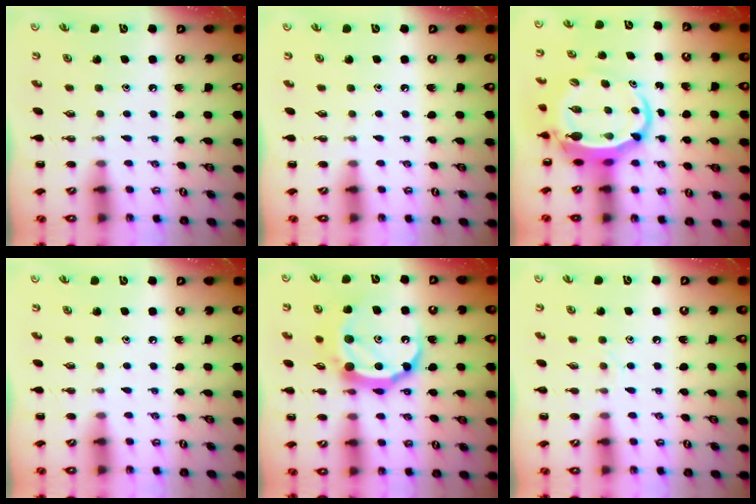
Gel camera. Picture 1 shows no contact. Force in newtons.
{"total": 0.0}
{"total": 7.5, "press": 7.4, "slide": 1.7}
{"total": 0.0}
{"total": 15.8, "press": 15.8, "slide": 1.1}
{"total": 6.2, "press": 6.0, "slide": 1.2}